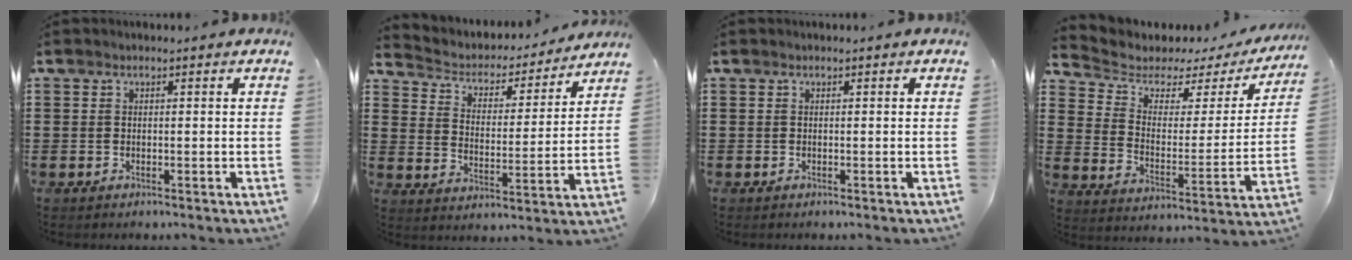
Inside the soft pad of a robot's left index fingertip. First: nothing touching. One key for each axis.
{"total": 3.2, "fx": 2.9, "fy": 1.2, "fz": 0.4, "tx": -0.031, "ty": -0.025, "tz": 0.041}
{"total": 0.0}
{"total": 3.8, "fx": 3.0, "fy": 2.0, "fz": 1.2, "tx": -0.051, "ty": -0.022, "tz": 0.043}